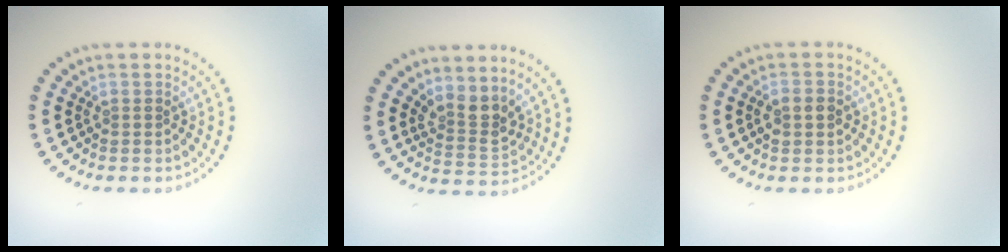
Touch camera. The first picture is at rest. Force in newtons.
{"total": 2.8, "press": 2.1, "slide": 1.8}
{"total": 1.8, "press": 1.8, "slide": 0.1}